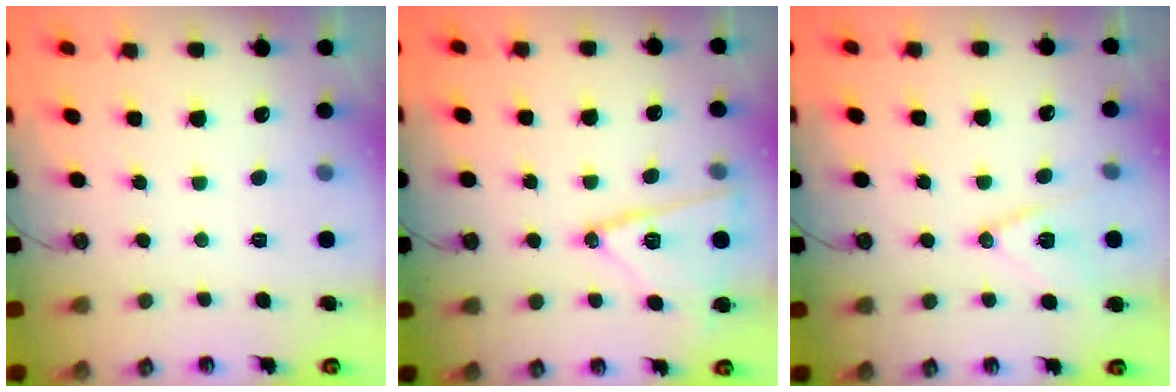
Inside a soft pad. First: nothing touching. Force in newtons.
{"total": 14.2, "press": 14.2, "slide": 0.5}
{"total": 11.9, "press": 11.4, "slide": 3.3}